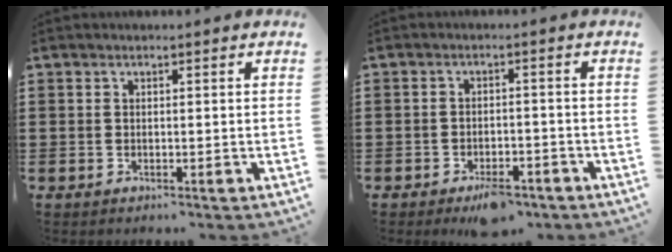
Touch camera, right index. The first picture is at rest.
{"total": 3.4, "force": [-2.9, 1.0, 1.4], "torque": [-0.023, 0.006, -0.057]}